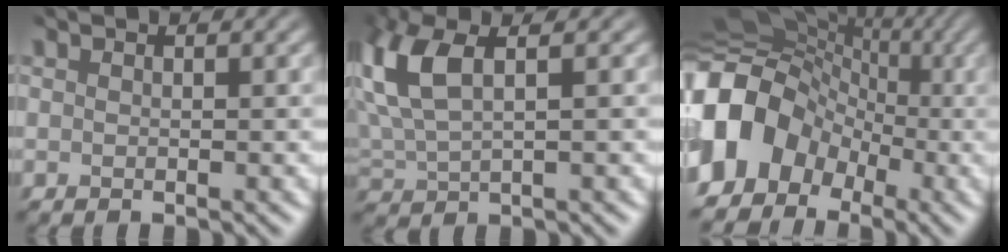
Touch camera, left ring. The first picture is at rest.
{"total": 6.2, "force": [1.8, 2.7, 5.3], "torque": [-0.140, 0.018, 0.040]}
{"total": 11.9, "force": [-4.4, 9.7, 5.5], "torque": [-0.140, -0.006, -0.092]}